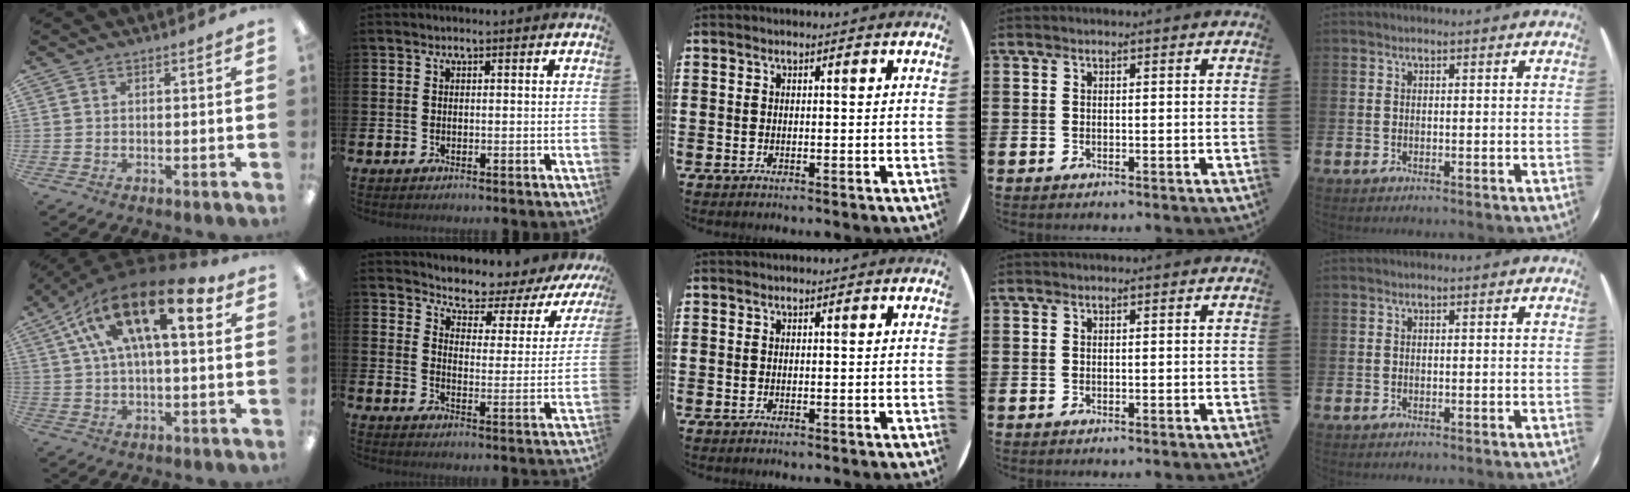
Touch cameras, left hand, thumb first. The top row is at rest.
{"thumb": {"total": 20.8, "force": [9.5, 8.4, 16.4], "torque": [-0.294, -0.027, 0.152]}, "index": {"total": 4.7, "force": [4.6, 1.2, 0.3], "torque": [-0.026, -0.048, 0.069]}}